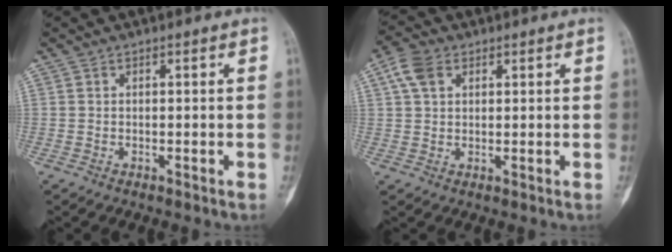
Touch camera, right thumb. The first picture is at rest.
{"total": 4.0, "force": [2.0, 2.1, 2.8], "torque": [-0.058, 0.006, 0.039]}